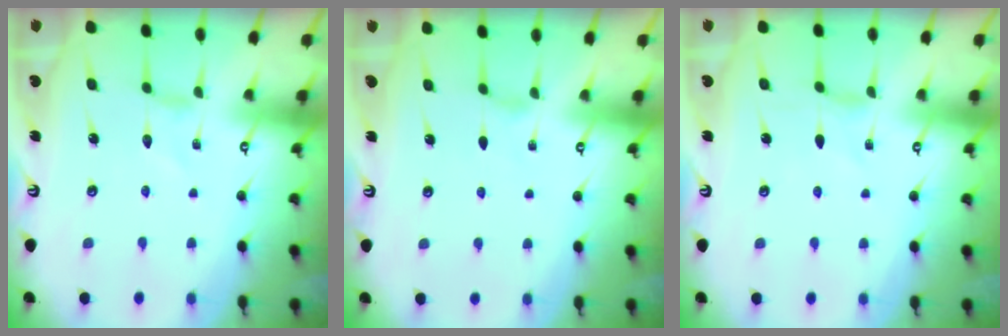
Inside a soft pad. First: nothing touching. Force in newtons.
{"total": 0.0}
{"total": 0.0}